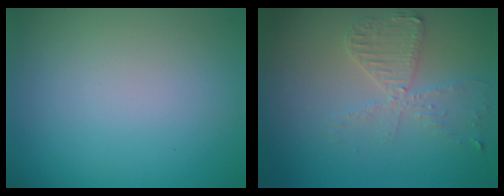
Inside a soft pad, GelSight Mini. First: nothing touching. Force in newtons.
{"total": 3.3, "press": 2.8, "slide": 1.7}